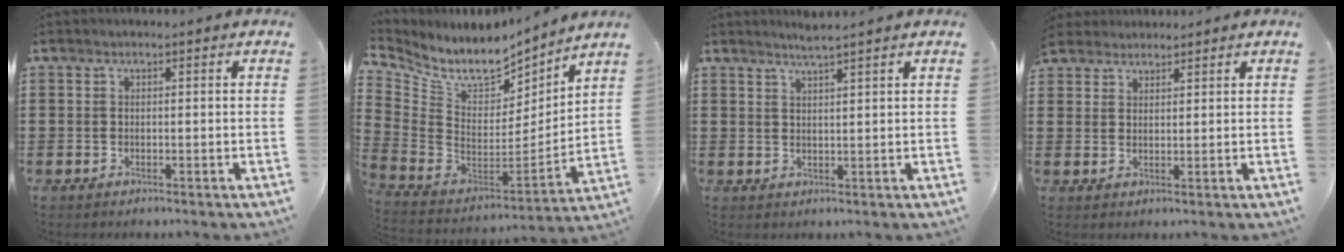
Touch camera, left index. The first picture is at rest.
{"total": 7.9, "force": [6.4, 3.1, 3.4], "torque": [-0.086, -0.061, 0.111]}
{"total": 2.5, "force": [2.2, -0.4, 1.0], "torque": [-0.023, -0.001, 0.041]}
{"total": 2.7, "force": [2.5, 0.7, -0.4], "torque": [-0.001, 0.001, 0.050]}